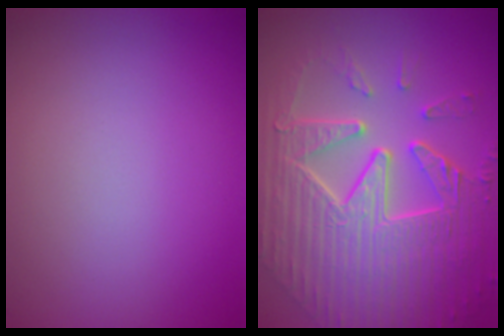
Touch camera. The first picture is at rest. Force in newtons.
{"total": 9.8, "press": 6.7, "slide": 7.2}